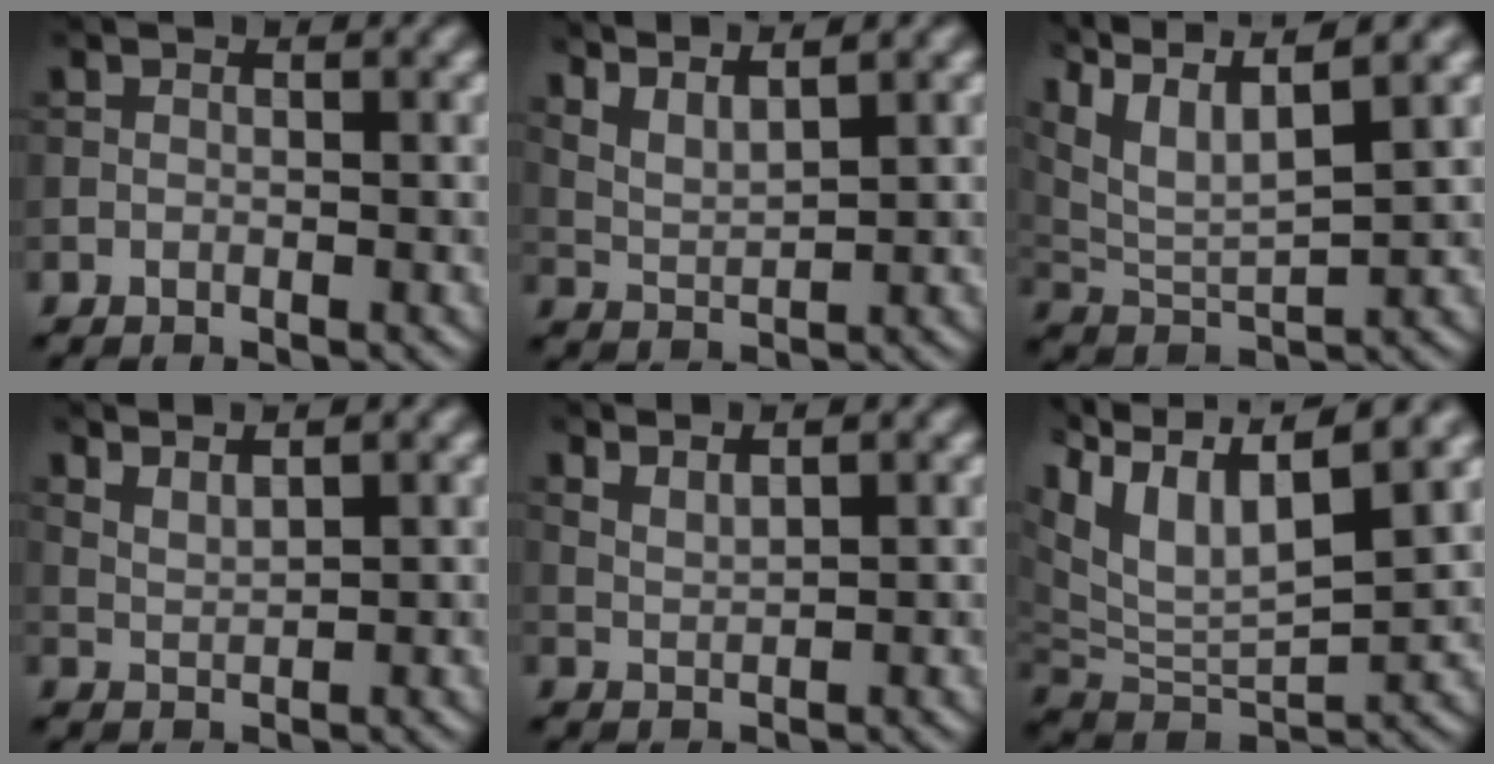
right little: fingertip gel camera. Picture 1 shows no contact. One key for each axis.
{"total": 3.8, "fx": 3.2, "fy": 0.8, "fz": 1.9, "tx": -0.034, "ty": 0.003, "tz": 0.057}
{"total": 8.3, "fx": 5.8, "fy": 2.2, "fz": 5.6, "tx": -0.127, "ty": 0.018, "tz": 0.097}
{"total": 2.4, "fx": 2.1, "fy": 0.4, "fz": 1.1, "tx": -0.020, "ty": 0.002, "tz": 0.042}
{"total": 2.1, "fx": 1.8, "fy": 0.4, "fz": 1.0, "tx": -0.019, "ty": 0.001, "tz": 0.035}
{"total": 11.4, "fx": 6.7, "fy": 4.5, "fz": 8.1, "tx": -0.176, "ty": 0.028, "tz": 0.120}